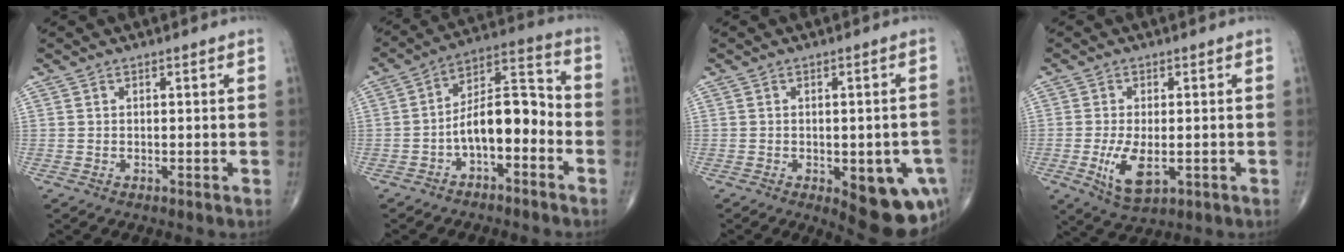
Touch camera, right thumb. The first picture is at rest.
{"total": 11.2, "force": [-3.6, 5.4, 9.1], "torque": [-0.131, 0.061, -0.068]}
{"total": 13.7, "force": [-4.8, 6.1, 11.4], "torque": [-0.111, 0.005, -0.041]}
{"total": 7.4, "force": [-1.8, 3.5, 6.3], "torque": [-0.119, -0.015, -0.023]}